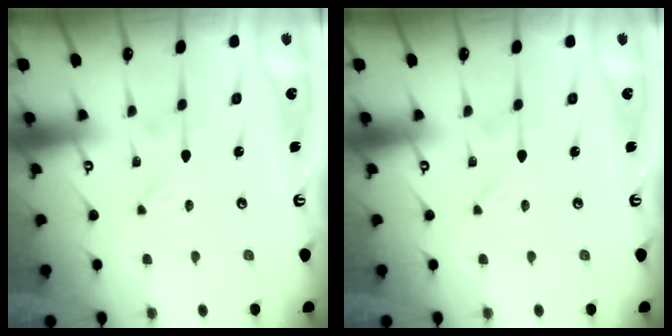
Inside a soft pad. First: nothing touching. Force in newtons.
{"total": 0.0}